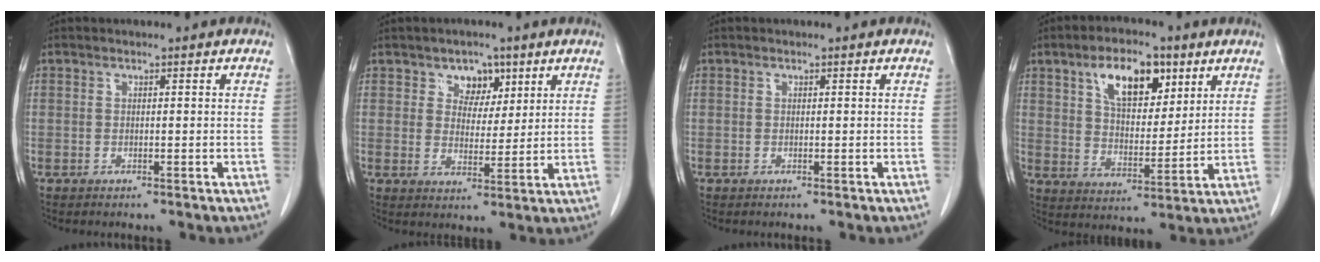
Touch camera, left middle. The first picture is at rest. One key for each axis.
{"total": 4.9, "fx": 2.8, "fy": 3.5, "fz": 2.0, "tx": -0.025, "ty": 0.006, "tz": 0.049}
{"total": 0.0}
{"total": 10.8, "fx": 5.7, "fy": 5.1, "fz": 7.7, "tx": -0.130, "ty": 0.013, "tz": 0.102}